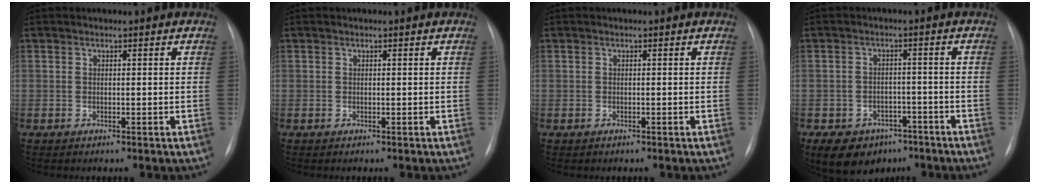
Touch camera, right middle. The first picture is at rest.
{"total": 0.0}
{"total": 0.0}
{"total": 10.6, "force": [-6.9, 7.2, 3.7], "torque": [-0.070, 0.007, -0.096]}